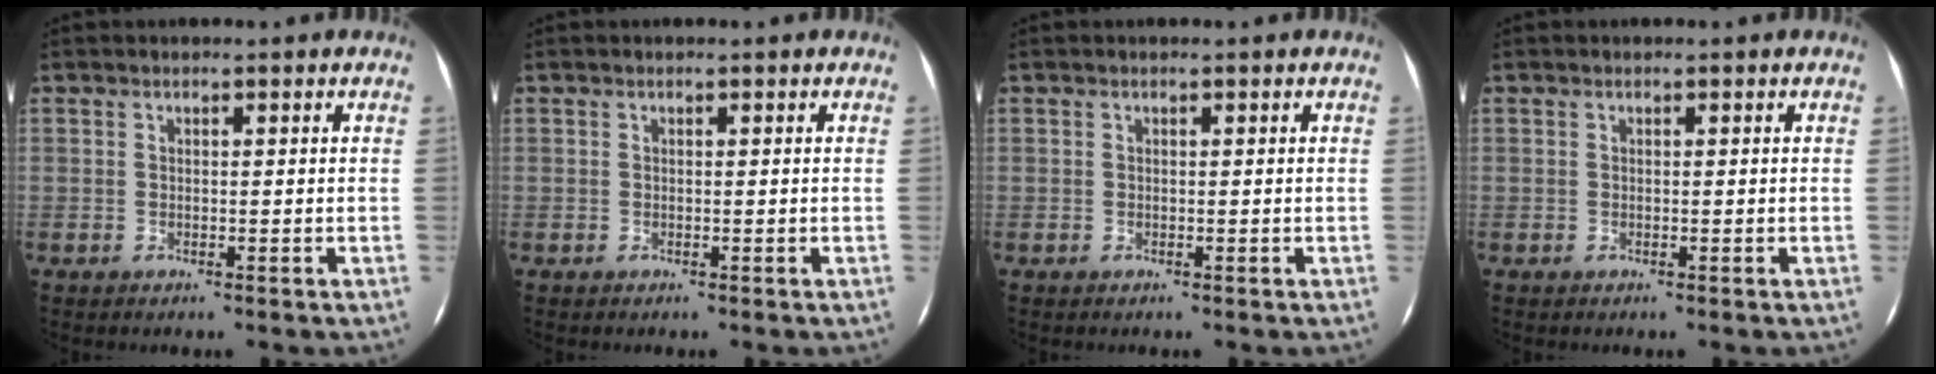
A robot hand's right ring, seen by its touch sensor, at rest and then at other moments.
{"total": 0.0}
{"total": 0.0}
{"total": 0.0}